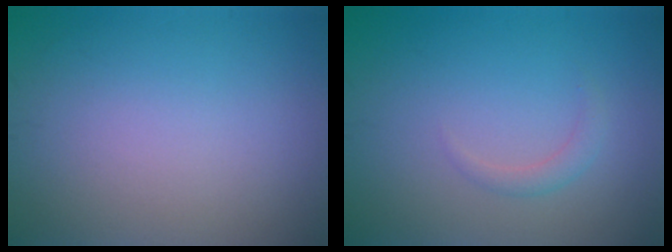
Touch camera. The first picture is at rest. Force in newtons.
{"total": 1.2, "press": 1.2, "slide": 0.1}